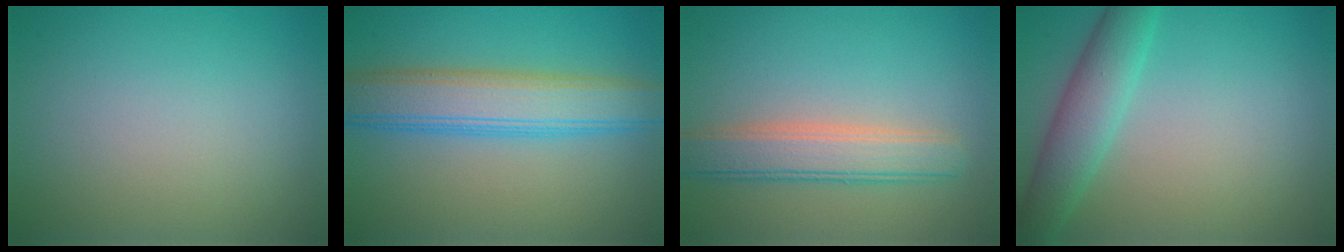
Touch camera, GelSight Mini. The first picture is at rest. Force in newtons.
{"total": 6.4, "press": 6.4, "slide": 0.3}
{"total": 4.2, "press": 4.2, "slide": 0.4}
{"total": 4.2, "press": 4.2, "slide": 0.2}